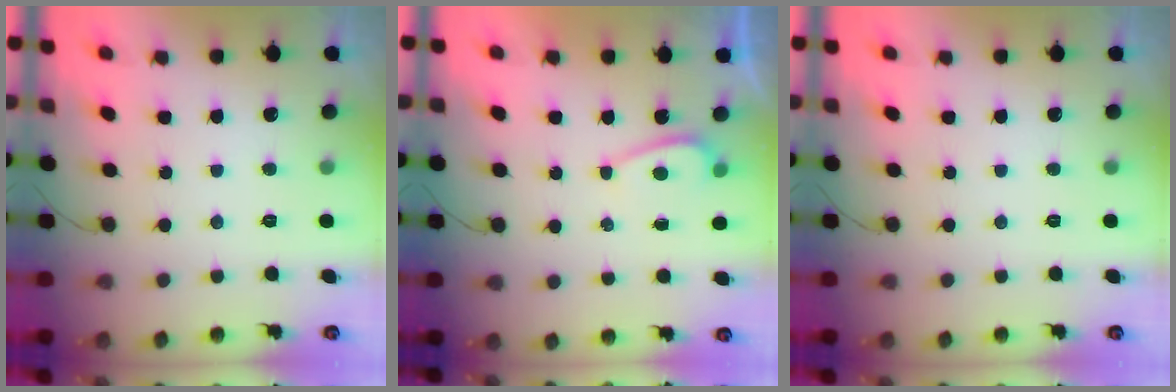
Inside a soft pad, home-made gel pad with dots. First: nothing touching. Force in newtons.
{"total": 3.4, "press": 3.4, "slide": 0.4}
{"total": 0.0}